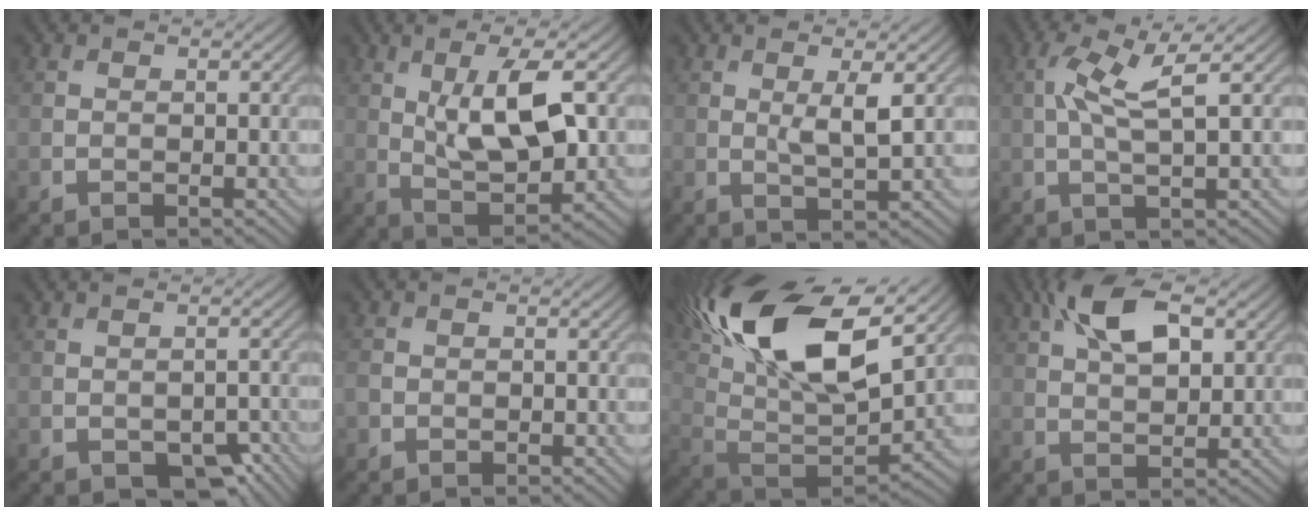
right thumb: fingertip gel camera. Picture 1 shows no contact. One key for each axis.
{"total": 10.6, "fx": 2.1, "fy": 3.9, "fz": 9.6, "tx": -0.182, "ty": 0.001, "tz": 0.039}
{"total": 3.3, "fx": 0.8, "fy": 0.5, "fz": 3.1, "tx": -0.064, "ty": -0.004, "tz": 0.016}
{"total": 5.8, "fx": 1.3, "fy": 1.1, "fz": 5.6, "tx": -0.119, "ty": 0.013, "tz": 0.022}
{"total": 4.7, "fx": -2.7, "fy": 2.7, "fz": 2.8, "tx": -0.034, "ty": -0.013, "tz": -0.031}
{"total": 1.6, "fx": -0.7, "fy": 1.3, "fz": 0.5, "tx": -0.010, "ty": -0.005, "tz": -0.019}
{"total": 19.7, "fx": 9.2, "fy": 8.9, "fz": 15.0, "tx": -0.328, "ty": 0.043, "tz": 0.160}
{"total": 9.1, "fx": 3.8, "fy": 4.3, "fz": 7.1, "tx": -0.145, "ty": 0.017, "tz": 0.069}